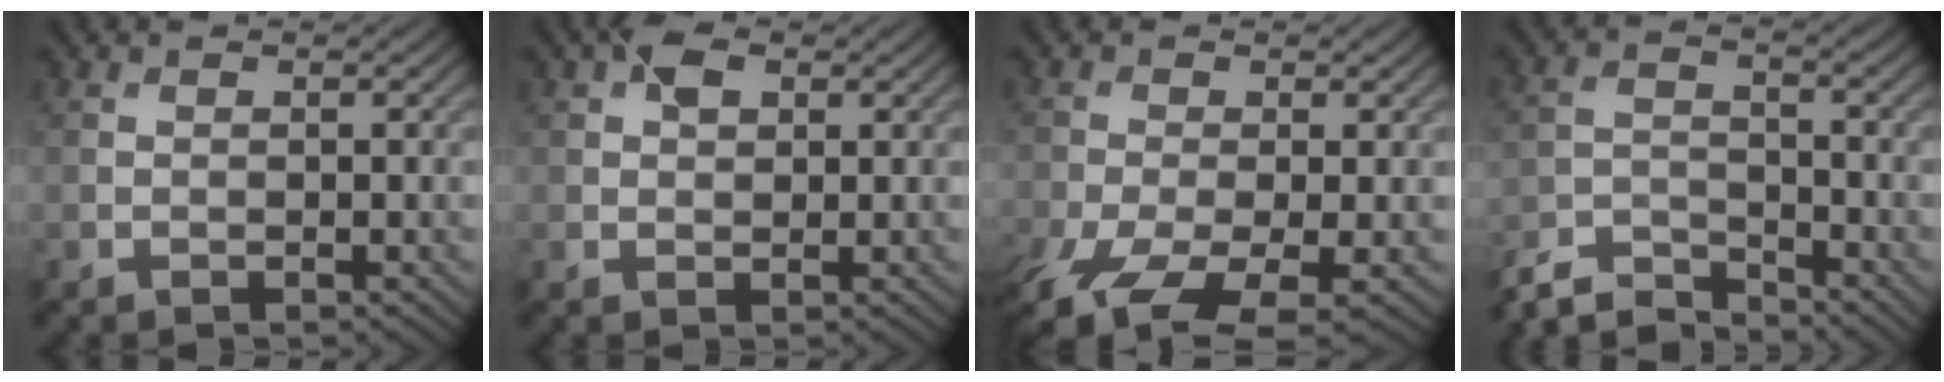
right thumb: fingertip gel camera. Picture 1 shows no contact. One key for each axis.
{"total": 2.7, "fx": 1.2, "fy": 1.6, "fz": 1.7, "tx": -0.031, "ty": 0.006, "tz": 0.018}
{"total": 8.6, "fx": -4.5, "fy": 3.8, "fz": 6.2, "tx": -0.144, "ty": -0.032, "tz": -0.076}
{"total": 6.8, "fx": -6.5, "fy": 1.3, "fz": 1.8, "tx": -0.042, "ty": -0.011, "tz": -0.132}